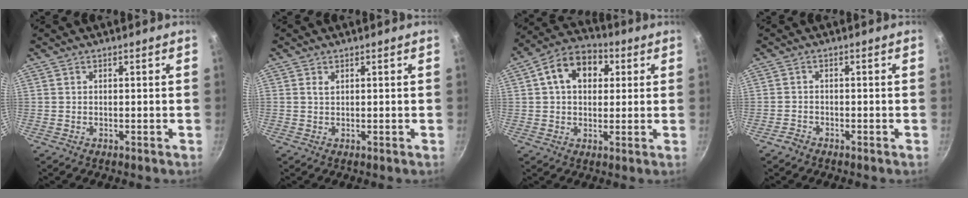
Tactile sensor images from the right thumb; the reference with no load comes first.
{"total": 1.1, "force": [0.5, 0.7, 0.7], "torque": [-0.011, -0.001, 0.008]}
{"total": 11.9, "force": [3.2, 8.5, 7.7], "torque": [-0.099, 0.018, 0.035]}
{"total": 1.8, "force": [-1.5, 0.9, 0.4], "torque": [-0.009, 0.017, -0.029]}